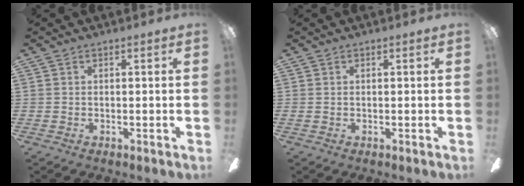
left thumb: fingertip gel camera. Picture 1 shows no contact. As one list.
[{"total": 0.0}]